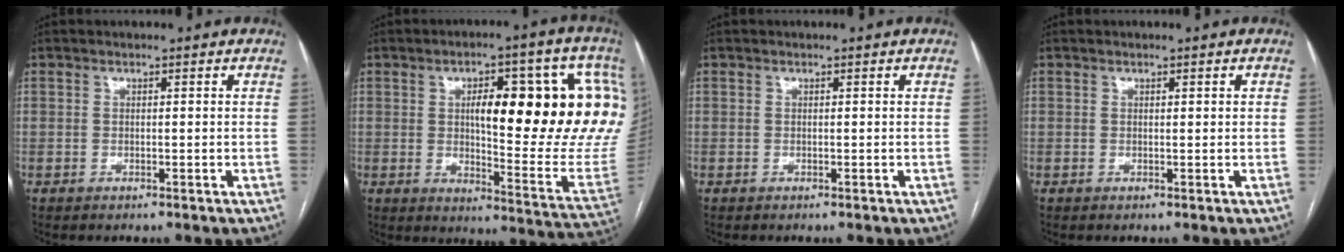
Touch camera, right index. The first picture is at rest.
{"total": 25.4, "force": [6.0, 5.8, 24.0], "torque": [-0.237, 0.035, 0.093]}
{"total": 0.0}
{"total": 0.5, "force": [0.2, 0.1, 0.5], "torque": [-0.009, 0.001, 0.003]}